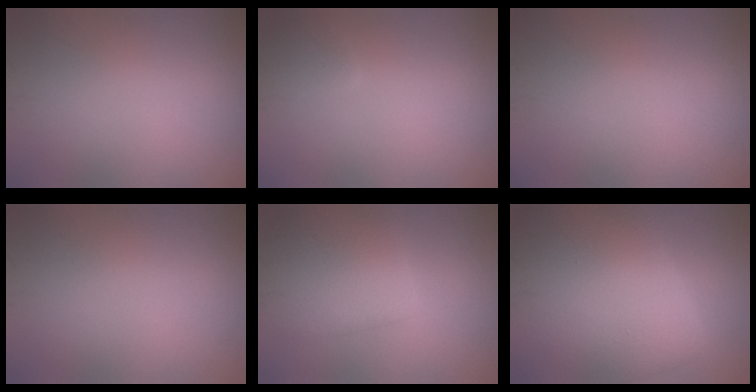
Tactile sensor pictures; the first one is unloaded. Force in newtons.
{"total": 1.5, "press": 1.5, "slide": 0.2}
{"total": 0.0}
{"total": 0.0}
{"total": 6.2, "press": 6.2, "slide": 0.5}
{"total": 14.1, "press": 14.1, "slide": 0.8}